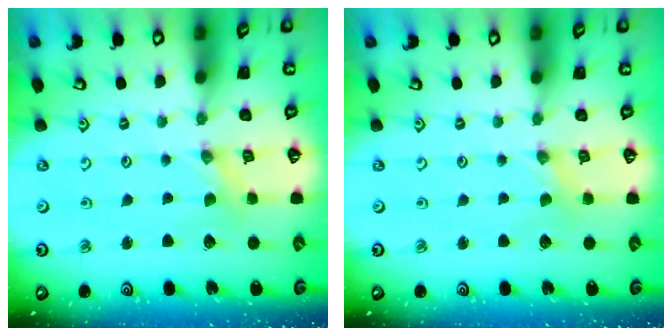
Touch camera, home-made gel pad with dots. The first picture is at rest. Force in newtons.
{"total": 0.0}